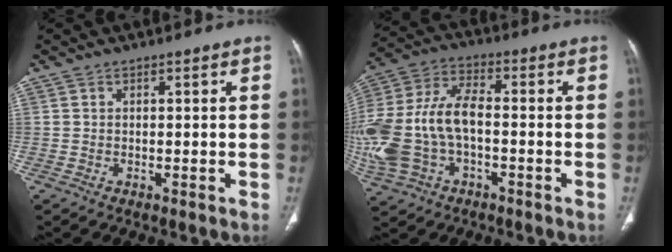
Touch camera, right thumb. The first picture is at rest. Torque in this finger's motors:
{"motor_torque": [2.56, 2.45, 2.16, -0.60, 0.29]}